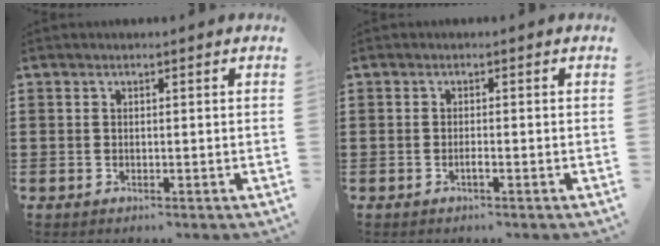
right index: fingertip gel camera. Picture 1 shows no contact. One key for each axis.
{"total": 1.0, "fx": -0.6, "fy": 0.1, "fz": 0.8, "tx": -0.015, "ty": -0.003, "tz": -0.010}